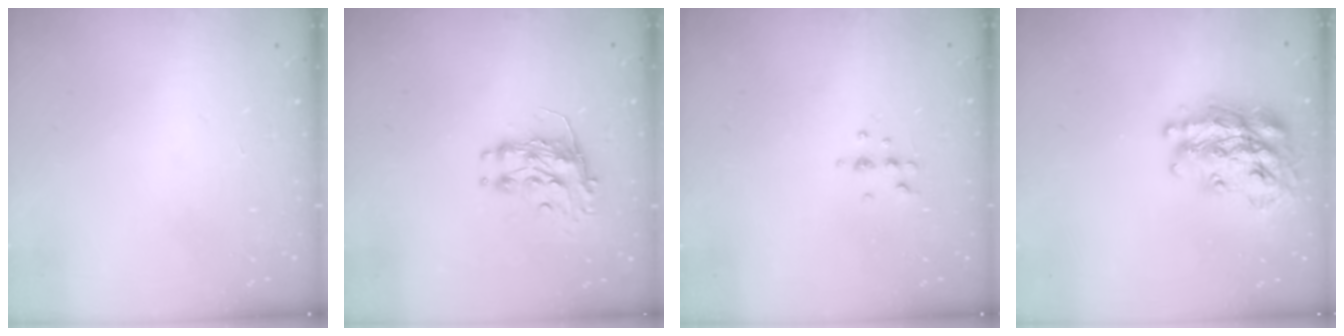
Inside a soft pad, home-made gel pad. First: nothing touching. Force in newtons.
{"total": 8.3, "press": 8.3, "slide": 0.1}
{"total": 5.2, "press": 5.0, "slide": 1.1}
{"total": 23.2, "press": 23.2, "slide": 1.8}